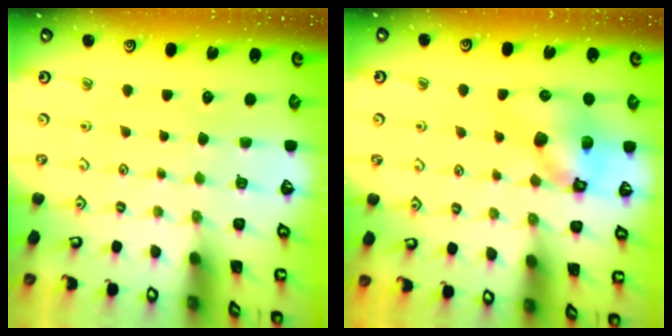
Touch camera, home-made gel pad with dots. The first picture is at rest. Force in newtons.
{"total": 9.9, "press": 9.8, "slide": 1.6}